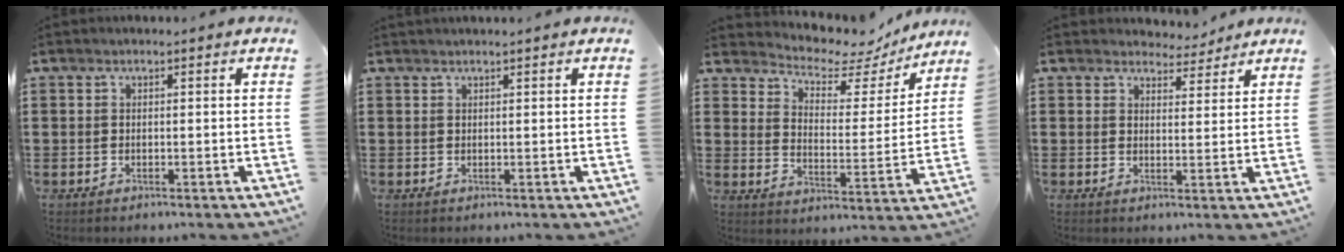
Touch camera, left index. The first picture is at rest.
{"total": 0.6, "force": [0.6, -0.1, 0.2], "torque": [-0.005, -0.003, 0.012]}
{"total": 4.8, "force": [4.2, 1.8, 1.1], "torque": [-0.045, -0.036, 0.064]}
{"total": 3.6, "force": [3.3, 1.2, 0.6], "torque": [-0.013, -0.009, 0.061]}